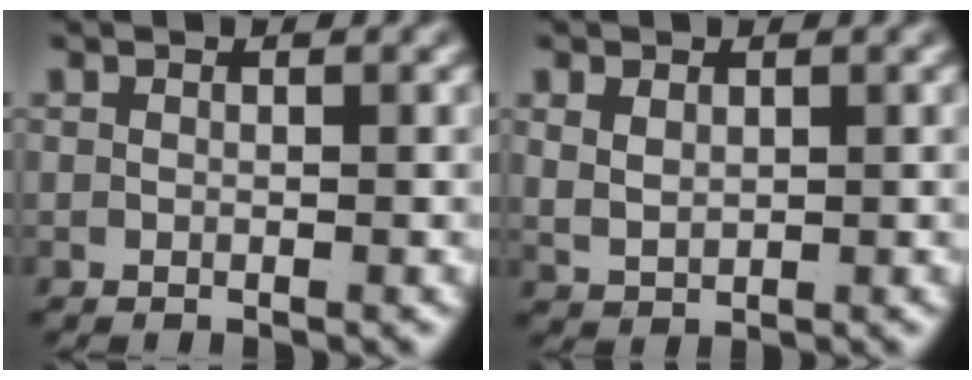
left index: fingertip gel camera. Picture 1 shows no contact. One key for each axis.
{"total": 2.2, "fx": 0.9, "fy": 1.6, "fz": 1.2, "tx": -0.034, "ty": -0.011, "tz": 0.029}